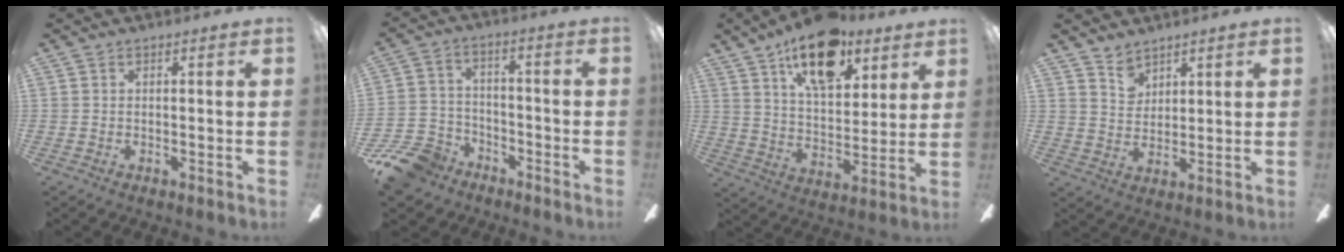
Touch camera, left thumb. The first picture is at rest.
{"total": 10.6, "force": [-7.8, 6.3, 3.5], "torque": [-0.087, 0.049, -0.149]}
{"total": 17.4, "force": [11.4, 8.4, 10.2], "torque": [-0.150, -0.051, 0.193]}
{"total": 5.2, "force": [4.2, 2.8, 1.0], "torque": [-0.015, -0.020, 0.078]}